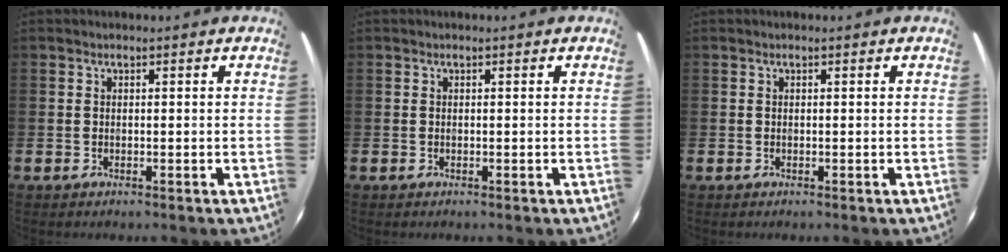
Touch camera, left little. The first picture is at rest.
{"total": 0.0}
{"total": 0.0}